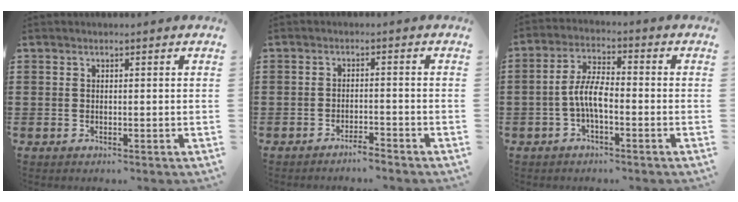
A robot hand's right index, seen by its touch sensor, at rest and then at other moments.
{"total": 2.1, "force": [-2.0, -0.1, 0.5], "torque": [-0.011, 0.002, -0.041]}
{"total": 6.2, "force": [-1.6, 2.1, 5.6], "torque": [-0.124, -0.002, -0.037]}